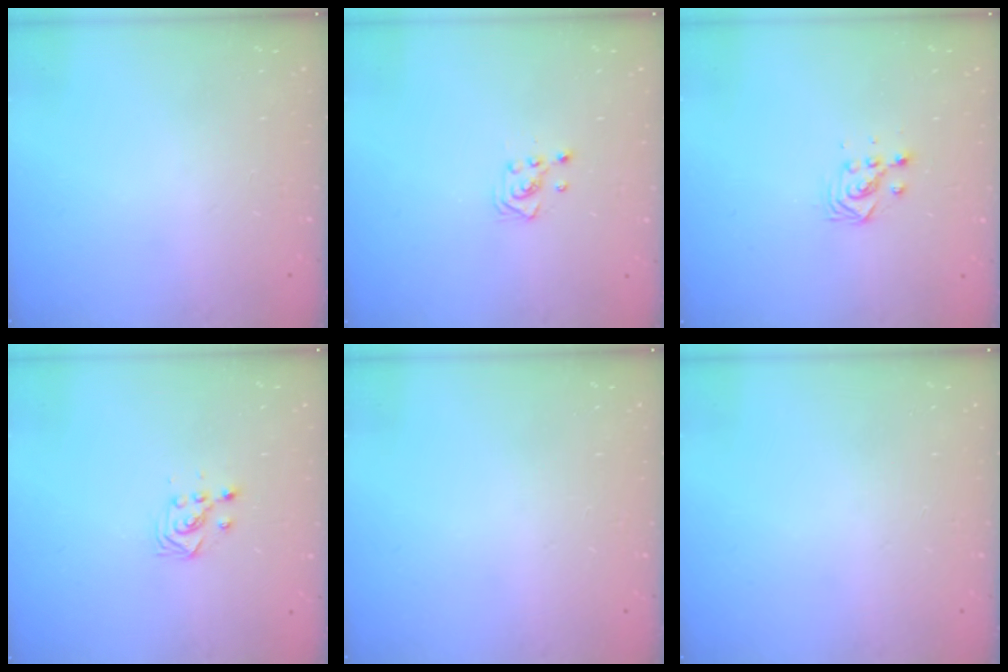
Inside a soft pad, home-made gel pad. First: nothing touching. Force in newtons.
{"total": 3.1, "press": 3.1, "slide": 0.2}
{"total": 3.5, "press": 3.5, "slide": 0.2}
{"total": 2.7, "press": 2.7, "slide": 0.3}
{"total": 0.0}
{"total": 0.0}